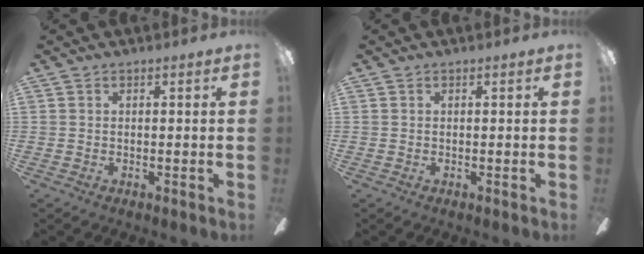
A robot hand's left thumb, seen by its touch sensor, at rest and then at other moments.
{"total": 0.0}